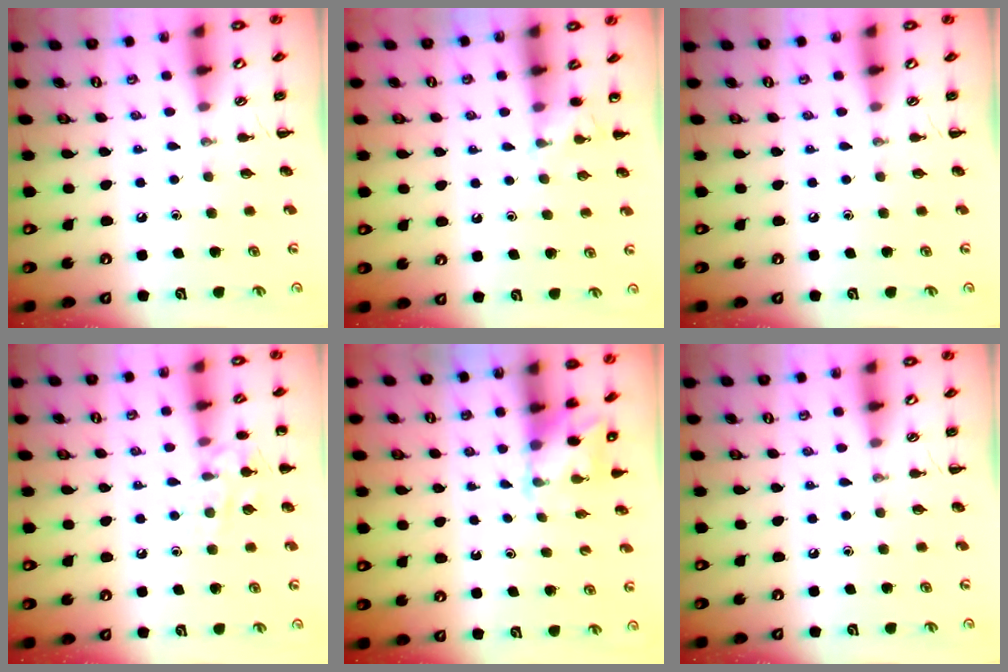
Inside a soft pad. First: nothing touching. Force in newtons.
{"total": 4.4, "press": 4.2, "slide": 1.4}
{"total": 0.0}
{"total": 9.9, "press": 9.8, "slide": 1.6}
{"total": 2.1, "press": 2.0, "slide": 0.7}
{"total": 0.0}